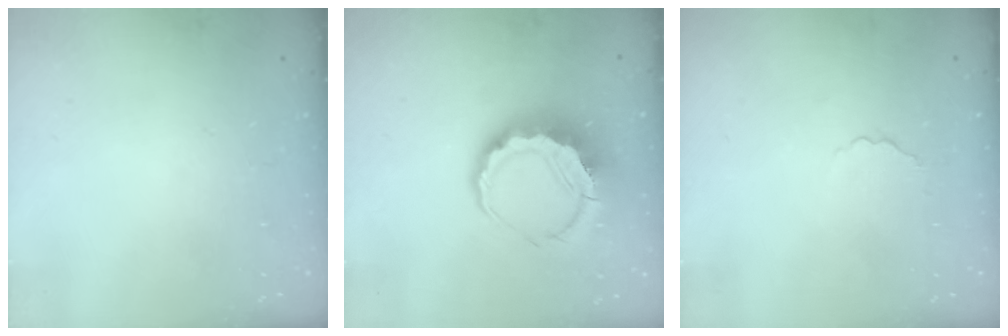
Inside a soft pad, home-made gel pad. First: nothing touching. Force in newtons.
{"total": 9.2, "press": 9.0, "slide": 1.9}
{"total": 2.4, "press": 2.3, "slide": 0.7}